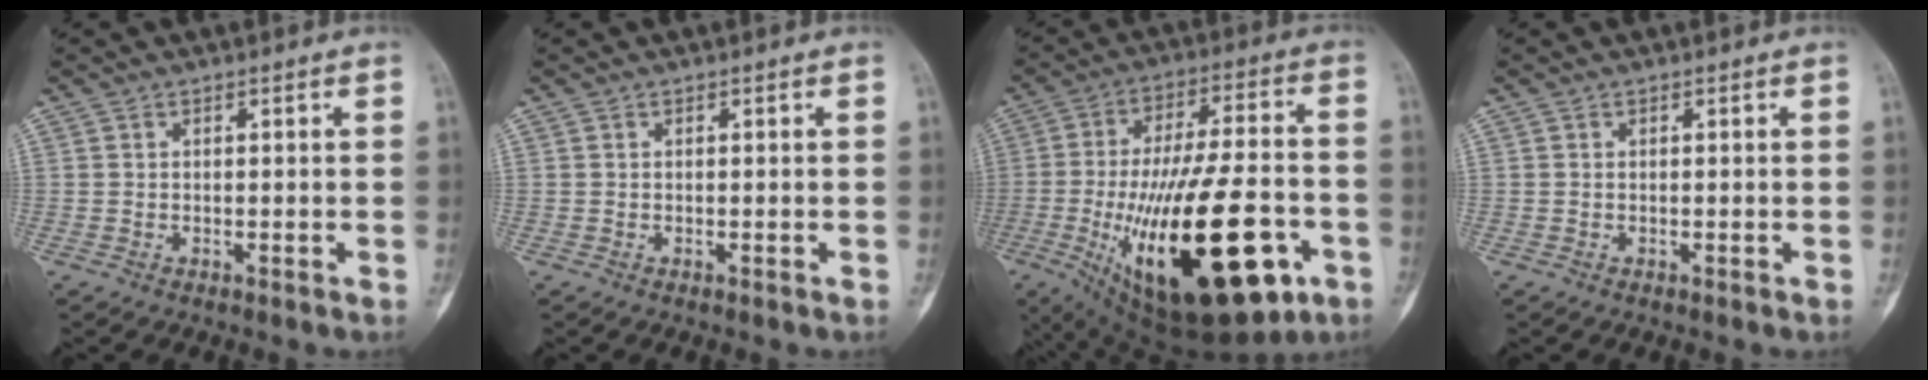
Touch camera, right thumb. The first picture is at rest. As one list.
[{"total": 0.0}, {"total": 31.2, "force": [-9.7, 11.8, 27.2], "torque": [-0.444, 0.008, -0.130]}, {"total": 0.0}]